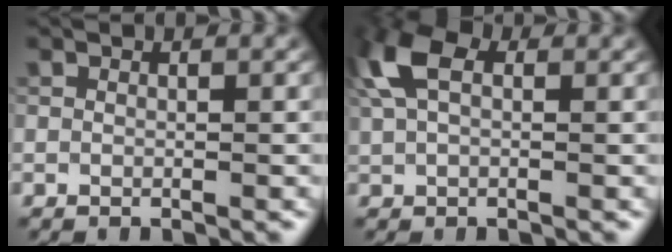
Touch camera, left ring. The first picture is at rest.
{"total": 5.6, "force": [1.9, 3.2, 4.3], "torque": [-0.108, 0.021, 0.030]}